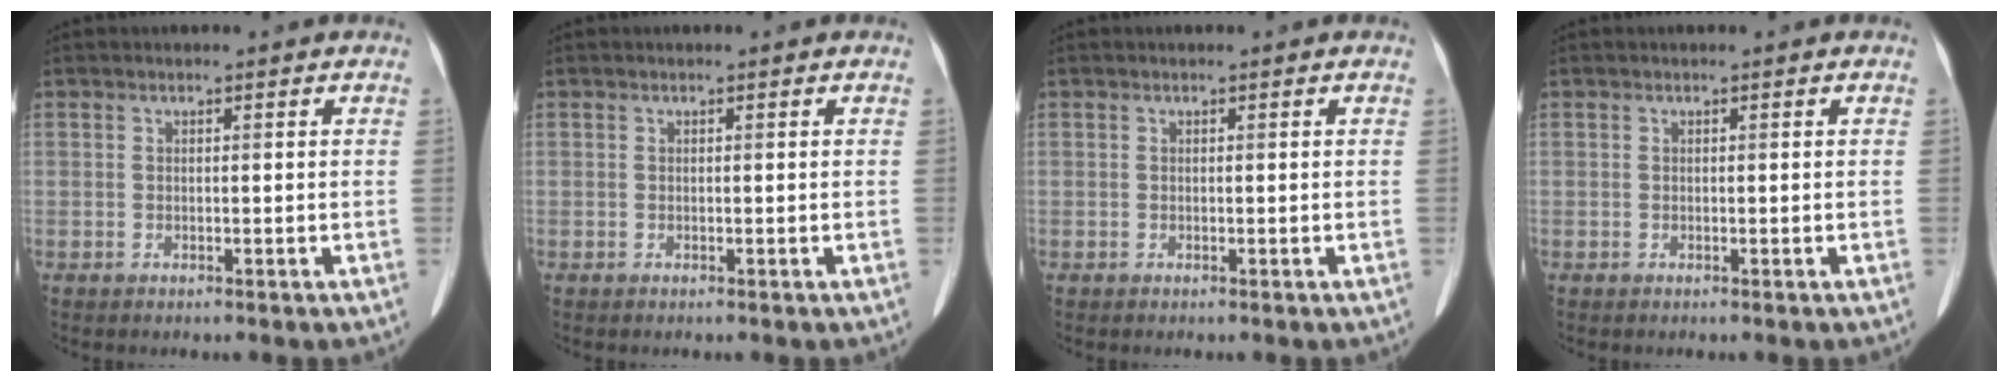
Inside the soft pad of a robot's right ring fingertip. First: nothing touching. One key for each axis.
{"total": 0.0}
{"total": 0.0}
{"total": 0.0}